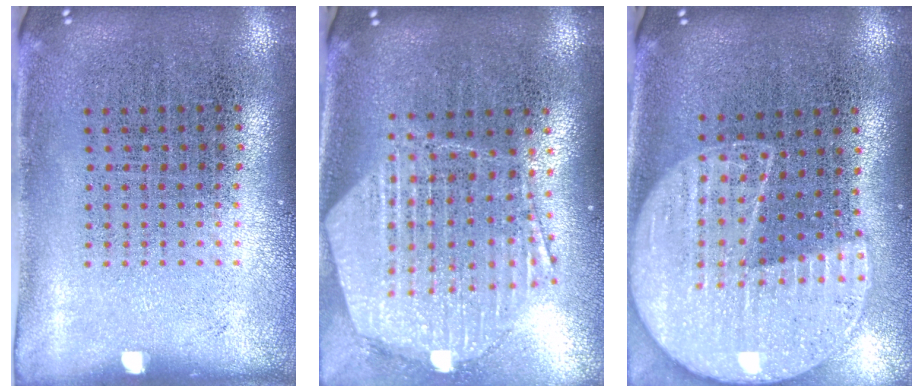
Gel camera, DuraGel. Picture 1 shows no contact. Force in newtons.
{"total": 1.9, "press": 1.8, "slide": 0.8}
{"total": 2.0, "press": 1.8, "slide": 0.9}